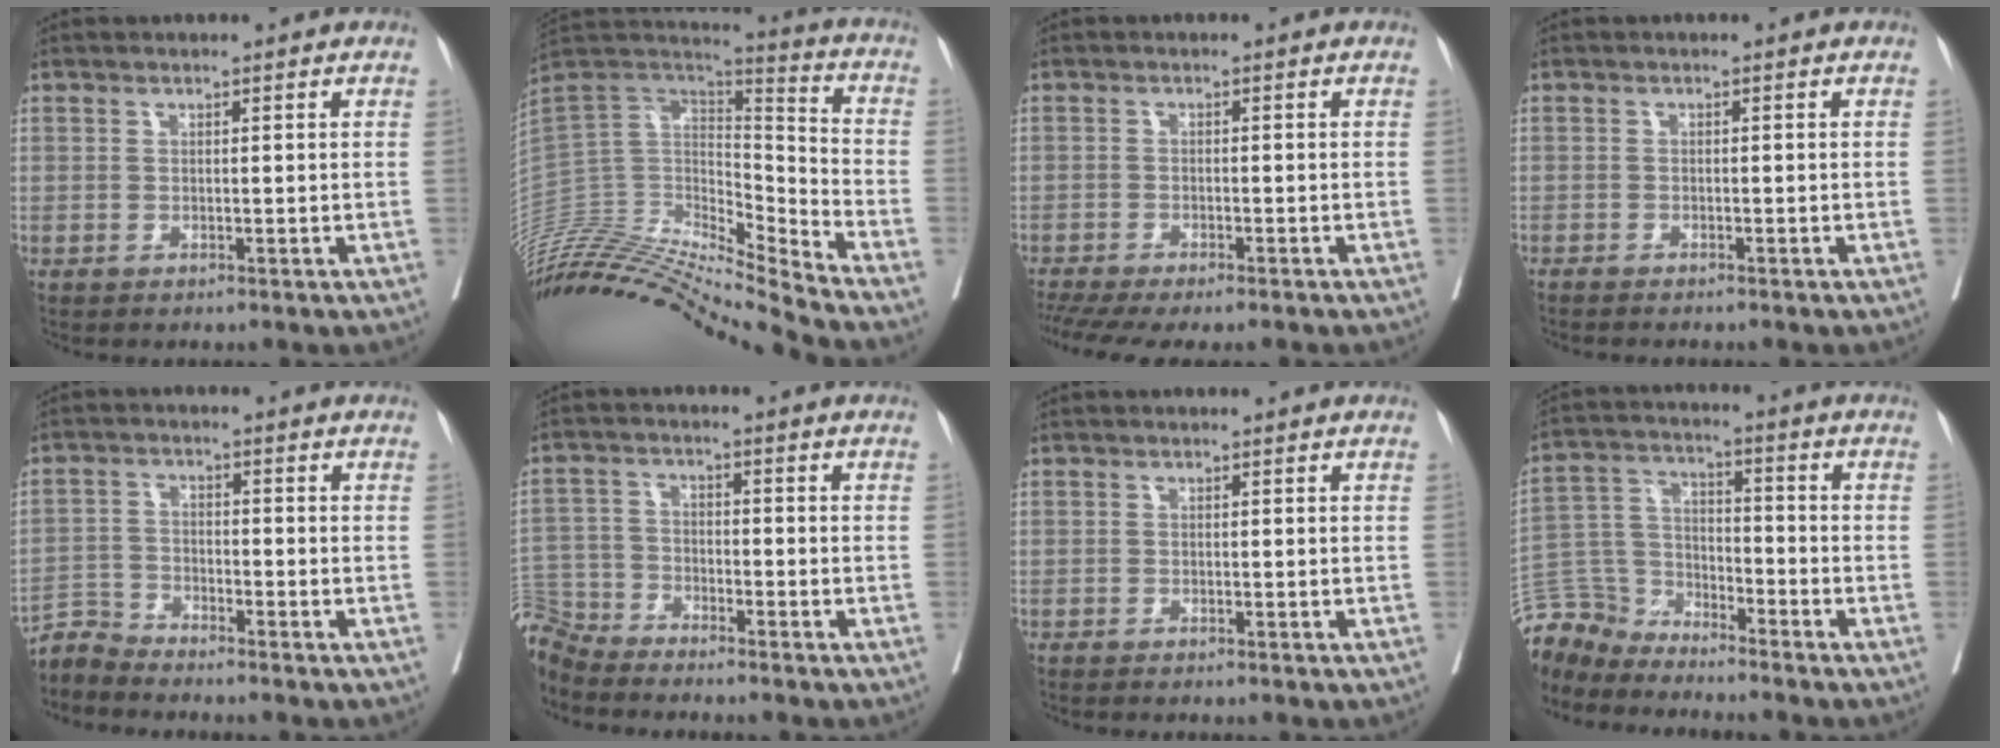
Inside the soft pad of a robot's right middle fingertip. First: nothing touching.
{"total": 28.6, "force": [-26.5, 0.8, 10.7], "torque": [-0.231, -0.016, -0.454]}
{"total": 10.7, "force": [-9.0, 1.6, 5.5], "torque": [-0.082, -0.008, -0.131]}
{"total": 2.3, "force": [-2.0, -0.2, 1.0], "torque": [-0.014, -0.001, -0.029]}
{"total": 3.7, "force": [-3.5, -0.5, -1.0], "torque": [0.021, -0.011, -0.073]}
{"total": 6.7, "force": [-6.7, 0.7, -0.2], "torque": [-0.002, -0.001, -0.138]}
{"total": 0.9, "force": [-0.8, -0.3, 0.3], "torque": [-0.005, 0.000, -0.014]}
{"total": 8.7, "force": [-8.6, 1.4, -0.3], "torque": [-0.001, 0.019, -0.178]}